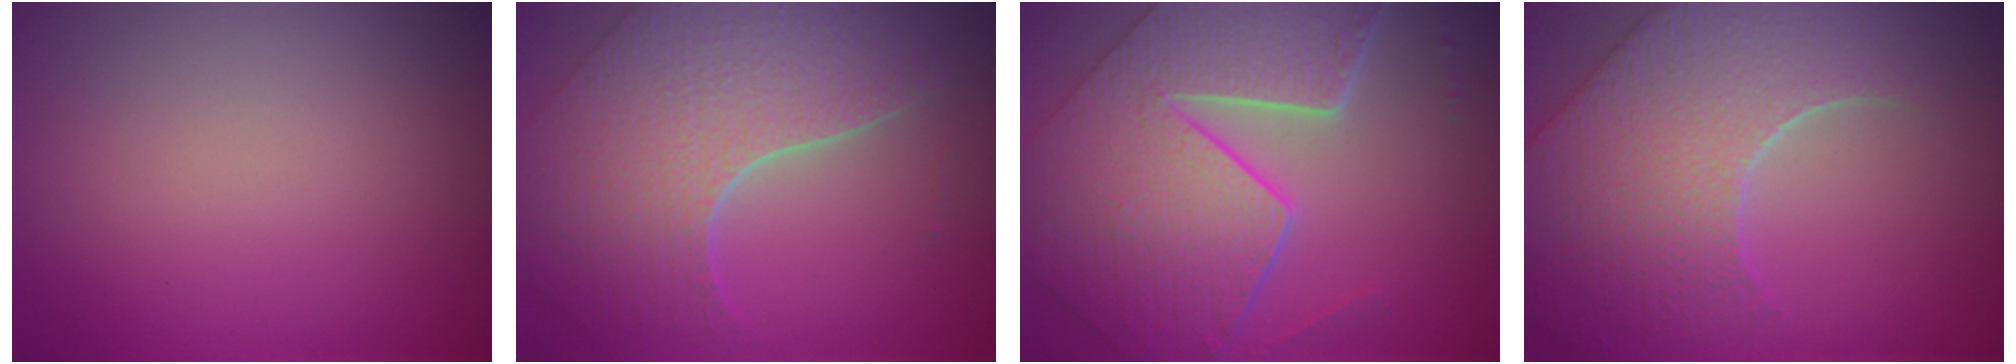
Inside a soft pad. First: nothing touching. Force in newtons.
{"total": 8.0, "press": 5.7, "slide": 5.6}
{"total": 9.6, "press": 7.0, "slide": 6.4}
{"total": 8.8, "press": 6.3, "slide": 6.2}